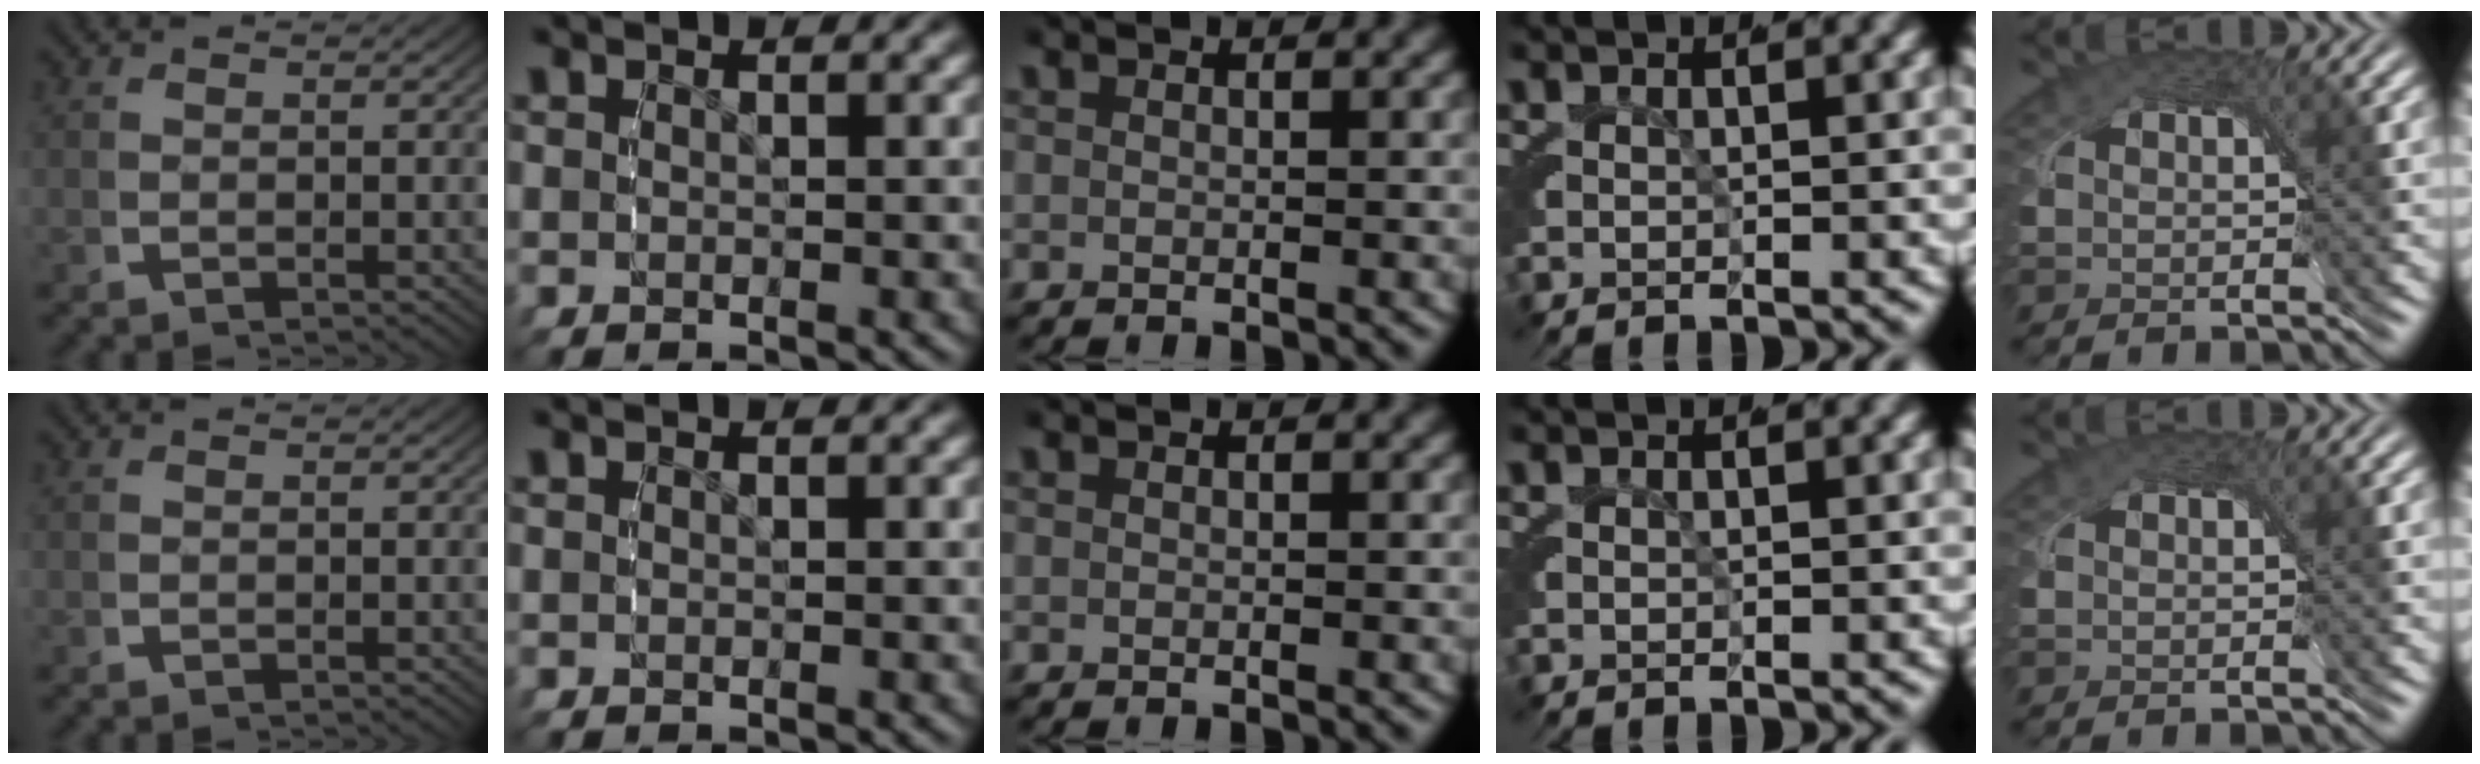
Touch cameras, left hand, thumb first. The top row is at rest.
{}